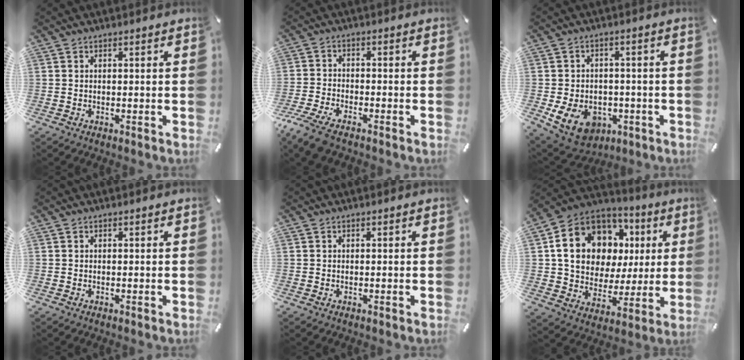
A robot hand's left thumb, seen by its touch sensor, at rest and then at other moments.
{"total": 5.8, "force": [-4.5, 2.0, 3.1], "torque": [-0.088, 0.002, -0.091]}
{"total": 10.8, "force": [-4.0, 8.3, 5.8], "torque": [-0.118, 0.018, -0.068]}
{"total": 0.0}
{"total": 0.0}
{"total": 17.0, "force": [5.0, 13.7, 8.8], "torque": [-0.163, -0.028, 0.099]}